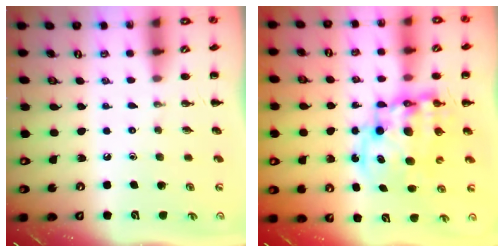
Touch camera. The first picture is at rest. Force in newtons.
{"total": 13.5, "press": 13.1, "slide": 3.4}